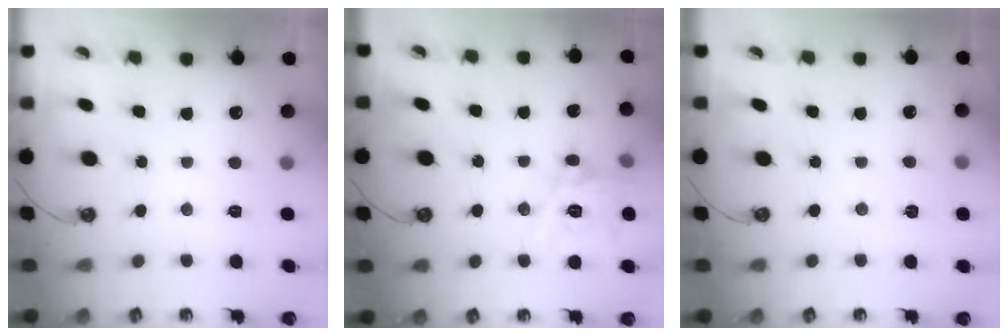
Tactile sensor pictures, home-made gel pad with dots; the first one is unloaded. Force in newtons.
{"total": 13.5, "press": 13.4, "slide": 1.7}
{"total": 2.6, "press": 2.6, "slide": 0.2}